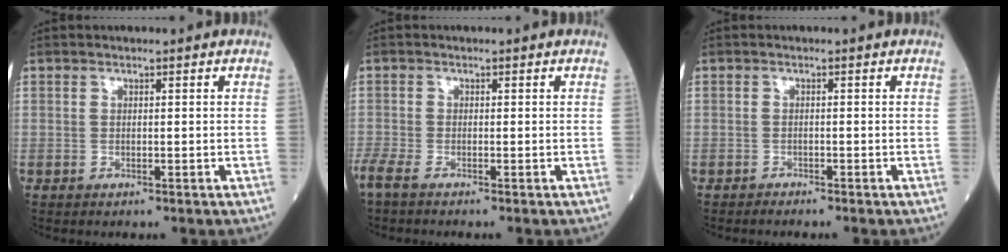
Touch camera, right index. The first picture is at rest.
{"total": 3.5, "force": [-2.8, 0.2, 2.0], "torque": [-0.041, -0.008, -0.055]}
{"total": 1.0, "force": [-1.0, 0.0, 0.2], "torque": [-0.005, -0.002, -0.016]}